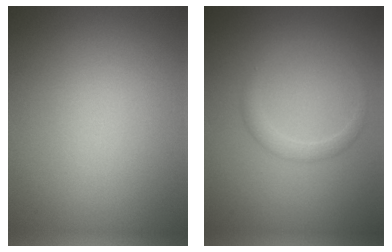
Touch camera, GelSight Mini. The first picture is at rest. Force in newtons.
{"total": 1.5, "press": 1.5, "slide": 0.1}